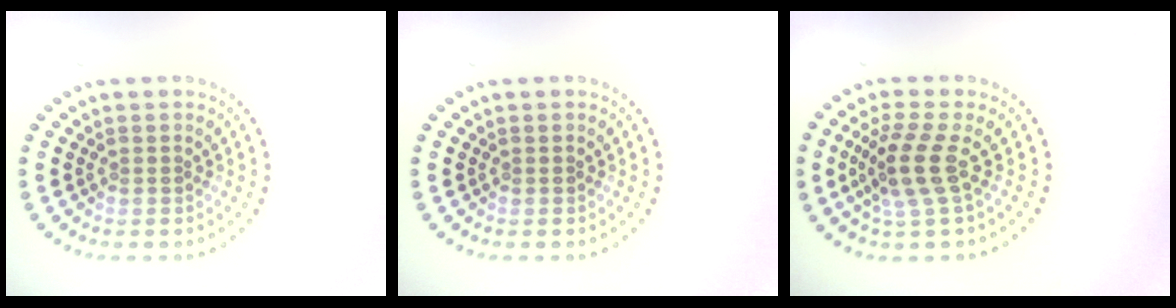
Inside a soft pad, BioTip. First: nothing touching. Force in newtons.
{"total": 0.0}
{"total": 3.5, "press": 2.7, "slide": 2.3}